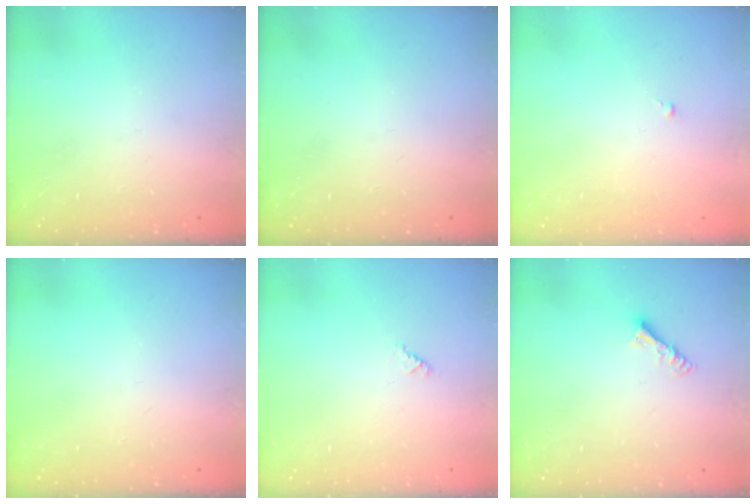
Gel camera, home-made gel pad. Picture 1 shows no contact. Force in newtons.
{"total": 0.0}
{"total": 0.0}
{"total": 0.0}
{"total": 0.6, "press": 0.6, "slide": 0.2}
{"total": 5.2, "press": 5.1, "slide": 0.5}